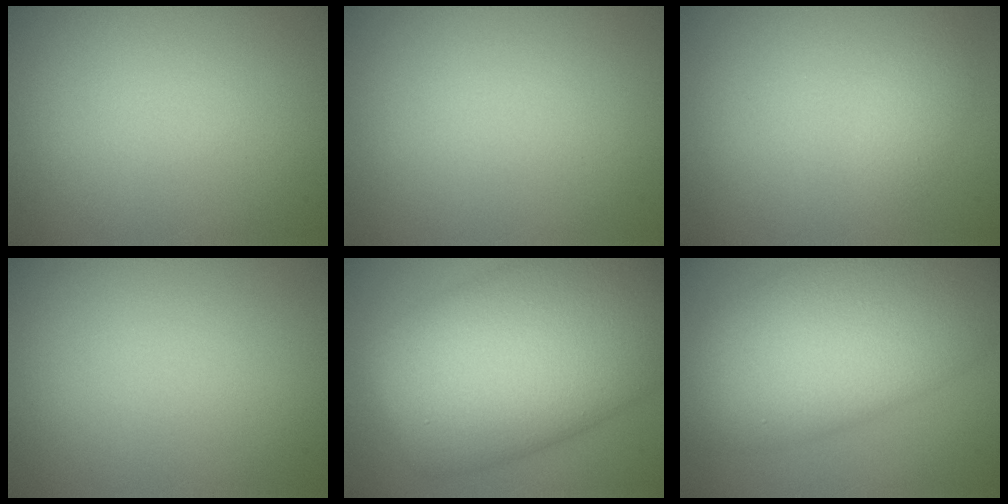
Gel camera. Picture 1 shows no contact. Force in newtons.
{"total": 0.0}
{"total": 1.5, "press": 1.5, "slide": 0.1}
{"total": 0.0}
{"total": 16.9, "press": 16.9, "slide": 0.7}
{"total": 12.6, "press": 12.6, "slide": 0.4}